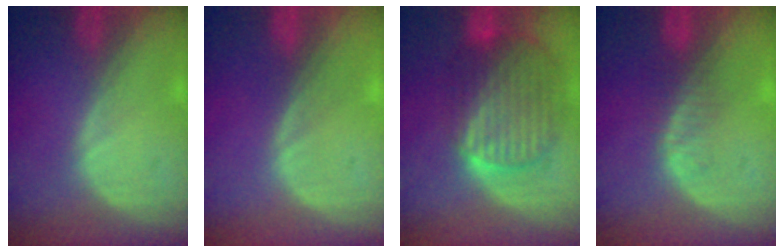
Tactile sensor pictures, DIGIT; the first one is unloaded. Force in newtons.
{"total": 0.0}
{"total": 10.3, "press": 8.7, "slide": 5.6}
{"total": 2.3, "press": 2.3, "slide": 0.3}